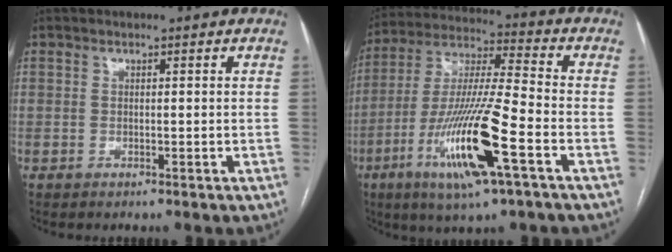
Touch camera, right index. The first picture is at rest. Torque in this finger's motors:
{"motor_torque": [2.14, 0.00, 1.05, 0.21]}